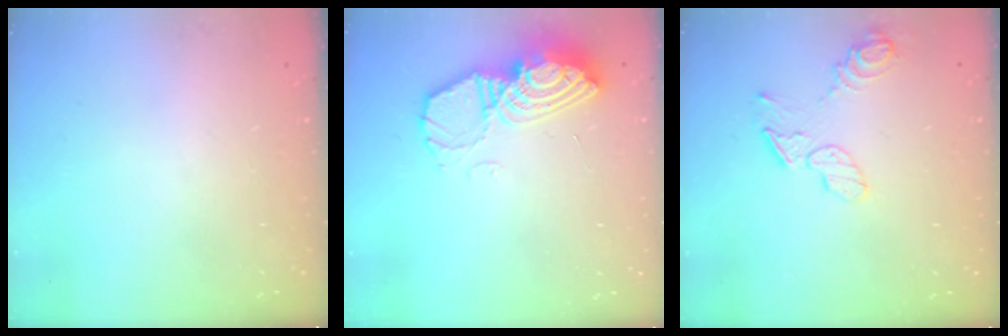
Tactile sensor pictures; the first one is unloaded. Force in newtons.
{"total": 12.9, "press": 12.9, "slide": 1.1}
{"total": 14.0, "press": 10.1, "slide": 9.7}